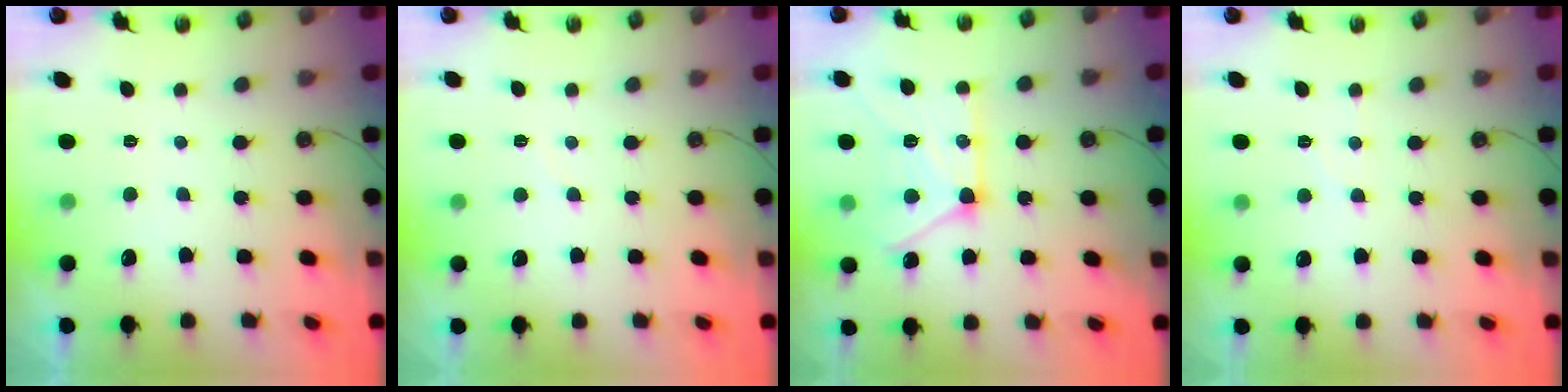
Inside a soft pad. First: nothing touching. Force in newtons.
{"total": 2.7, "press": 2.6, "slide": 0.4}
{"total": 18.1, "press": 18.0, "slide": 1.6}
{"total": 4.9, "press": 4.8, "slide": 0.9}